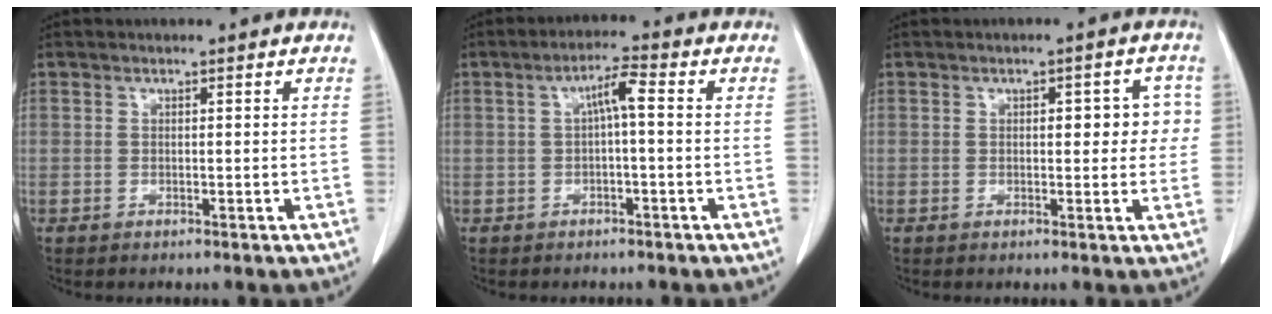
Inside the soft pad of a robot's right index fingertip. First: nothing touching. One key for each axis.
{"total": 3.9, "fx": 0.3, "fy": 0.5, "fz": 3.8, "tx": -0.067, "ty": 0.015, "tz": 0.004}
{"total": 5.3, "fx": 0.9, "fy": 2.4, "fz": 4.6, "tx": -0.044, "ty": 0.020, "tz": 0.010}